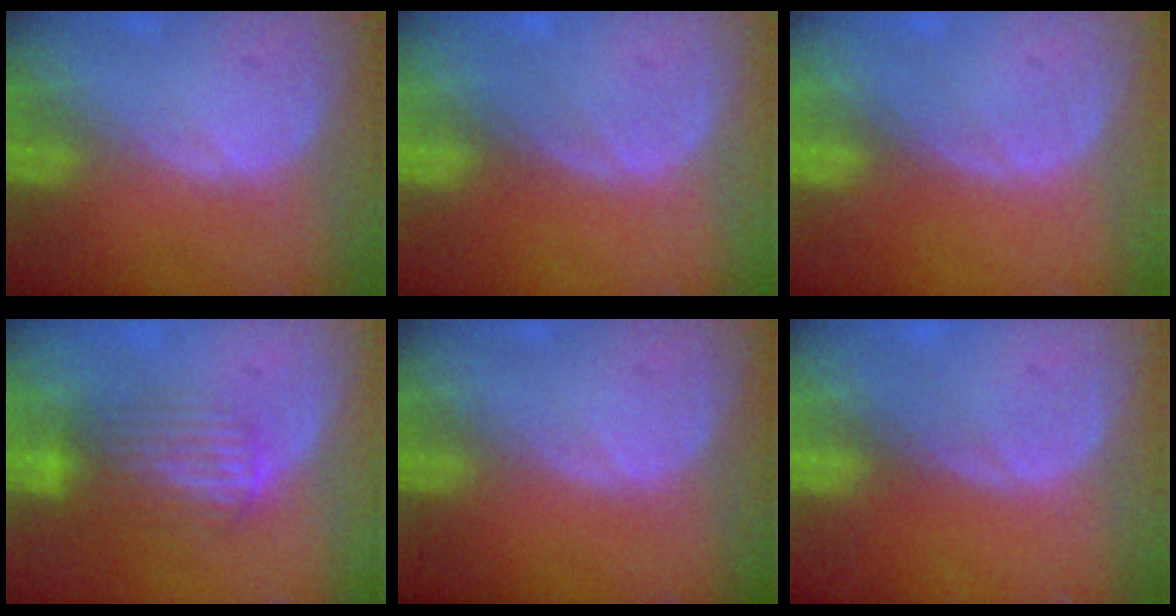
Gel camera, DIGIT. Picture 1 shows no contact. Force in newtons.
{"total": 0.0}
{"total": 0.0}
{"total": 6.8, "press": 5.7, "slide": 3.6}
{"total": 0.0}
{"total": 0.0}